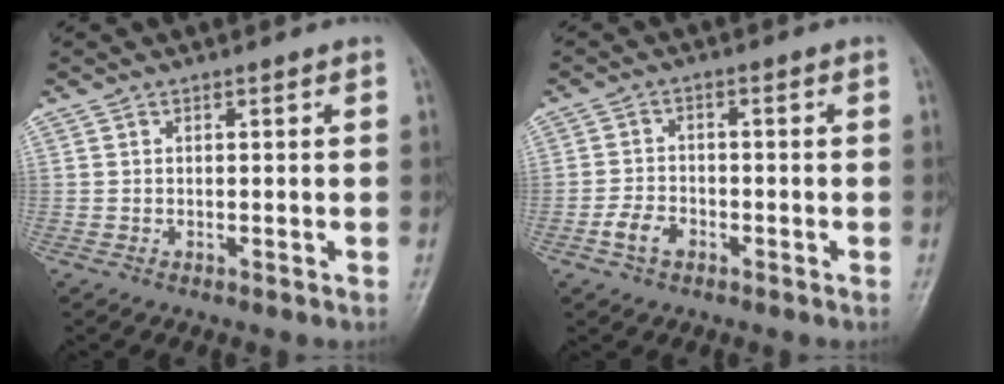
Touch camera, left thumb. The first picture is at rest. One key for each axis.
{"total": 4.2, "fx": -2.1, "fy": 2.7, "fz": 2.4, "tx": -0.042, "ty": 0.015, "tz": -0.042}